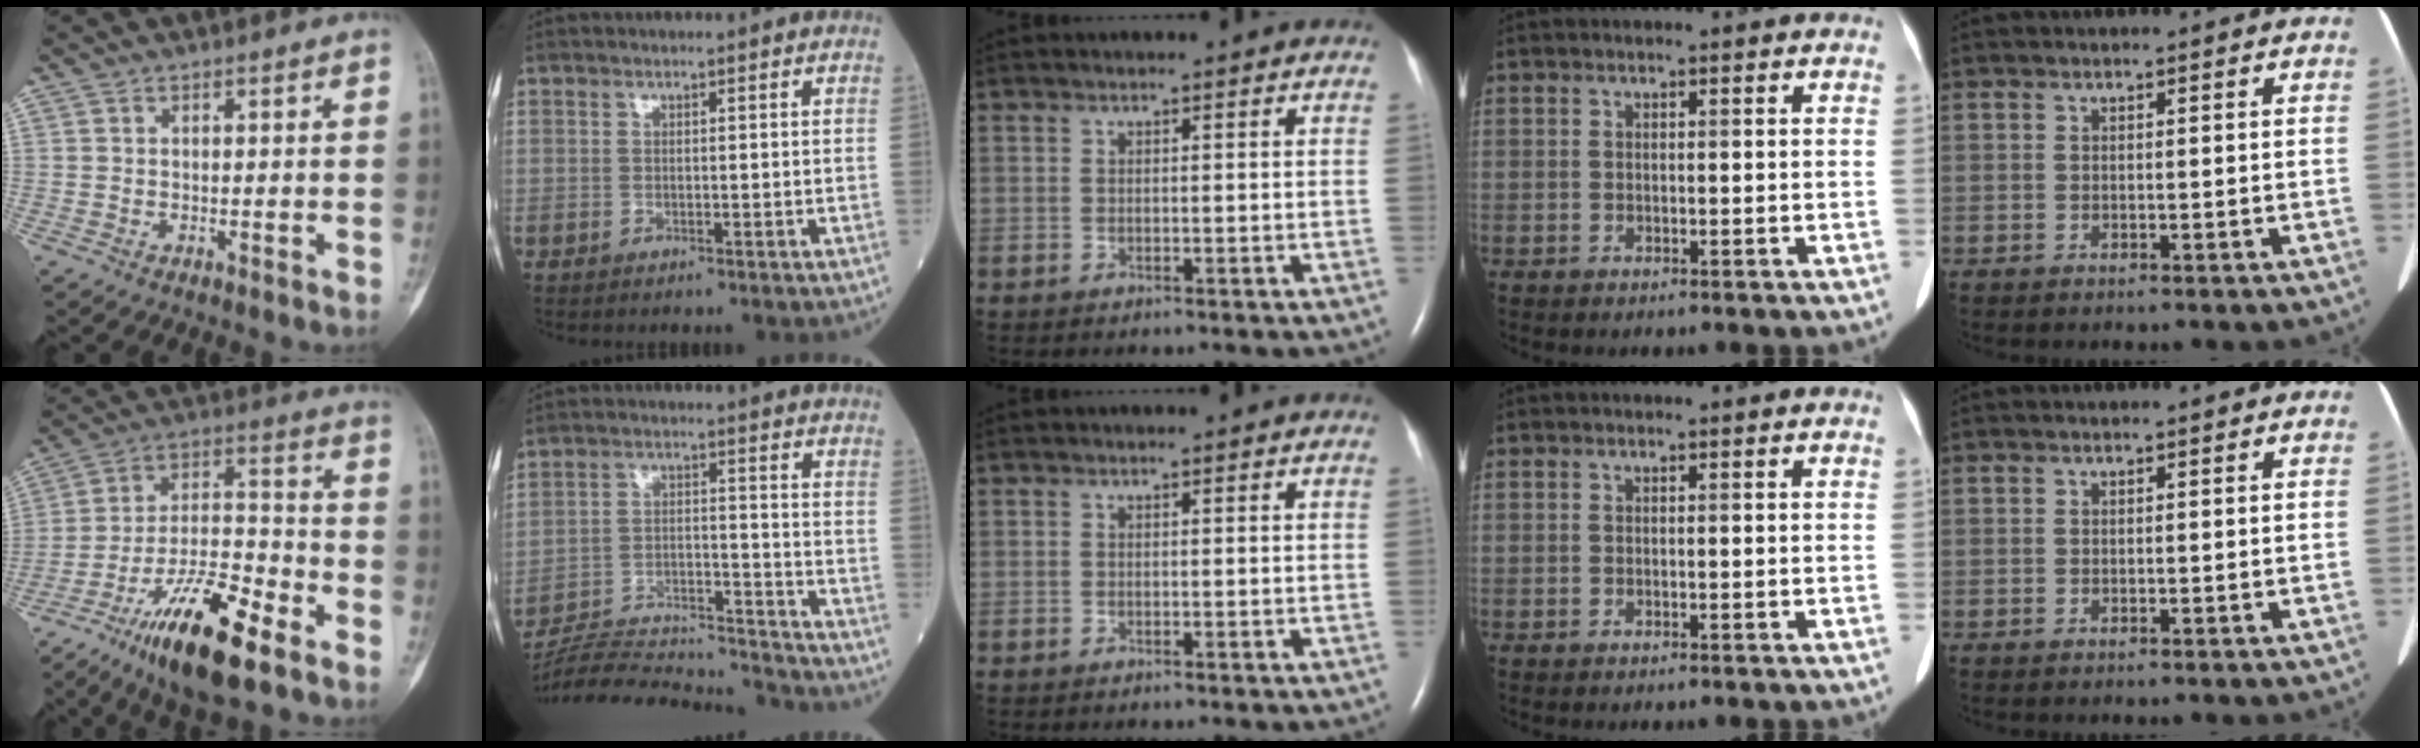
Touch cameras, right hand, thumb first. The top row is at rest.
{"thumb": {"total": 18.9, "force": [-11.5, 5.4, 13.9], "torque": [-0.252, 0.063, -0.205]}, "index": {"total": 19.3, "force": [-18.8, 0.4, 4.4], "torque": [-0.096, 0.000, -0.286]}}